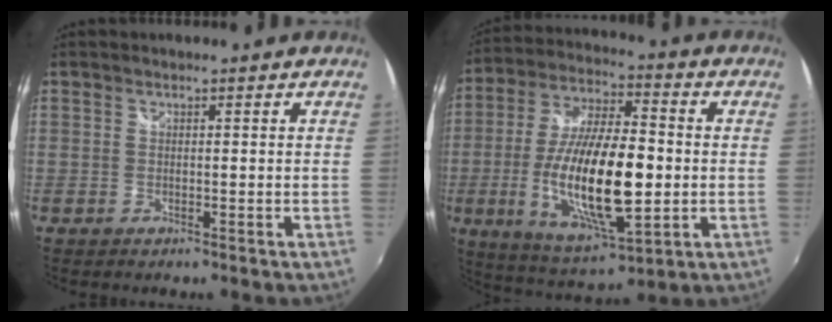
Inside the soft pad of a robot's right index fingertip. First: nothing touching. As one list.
[{"total": 21.4, "force": [-3.2, 7.5, 19.8], "torque": [-0.389, -0.019, -0.049]}]